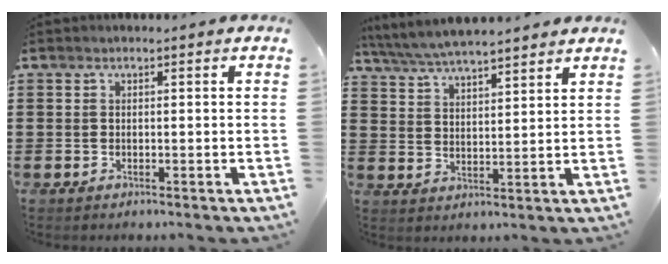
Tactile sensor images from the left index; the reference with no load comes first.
{"total": 5.4, "force": [5.2, 0.3, 1.5], "torque": [-0.050, -0.022, 0.093]}